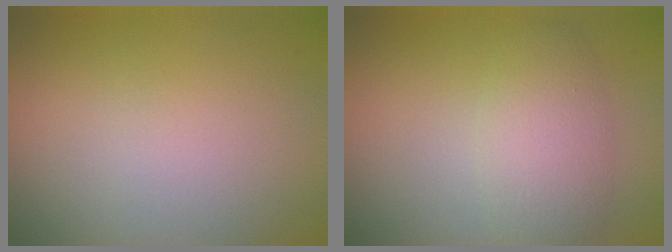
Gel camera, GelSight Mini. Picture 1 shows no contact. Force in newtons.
{"total": 3.8, "press": 3.8, "slide": 0.1}